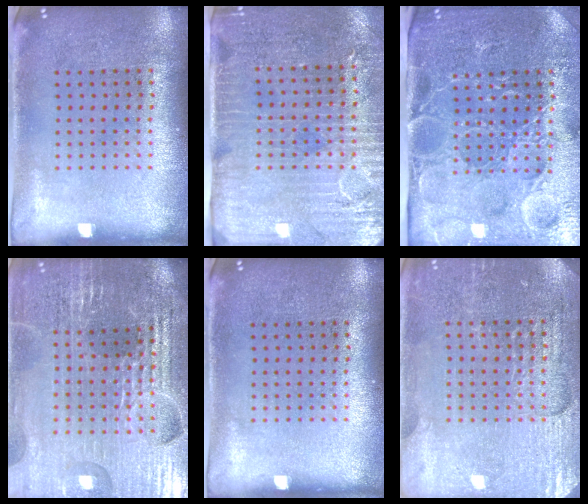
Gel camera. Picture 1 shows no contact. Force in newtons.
{"total": 3.3, "press": 2.9, "slide": 1.6}
{"total": 4.8, "press": 4.2, "slide": 2.1}
{"total": 4.7, "press": 4.5, "slide": 1.5}
{"total": 0.0}
{"total": 3.3, "press": 3.3, "slide": 0.7}